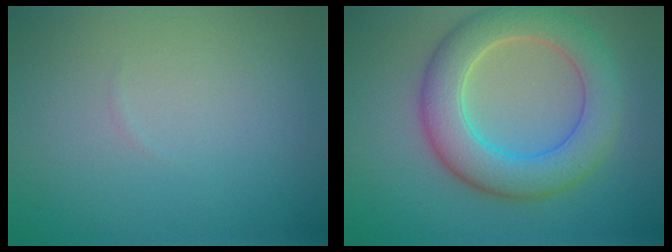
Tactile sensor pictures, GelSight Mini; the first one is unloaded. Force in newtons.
{"total": 7.4, "press": 7.4, "slide": 0.8}